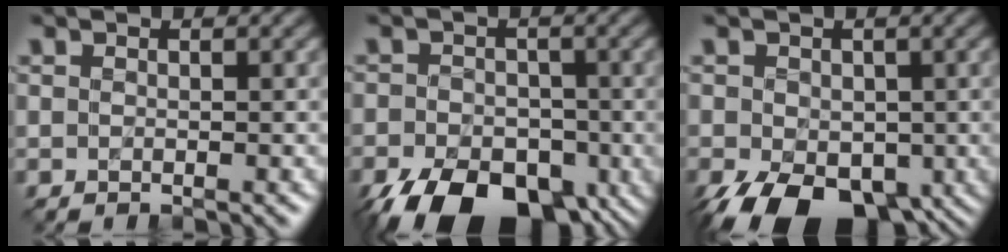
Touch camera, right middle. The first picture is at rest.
{"total": 11.5, "force": [-6.8, 6.7, 6.6], "torque": [-0.101, -0.039, -0.111]}
{"total": 10.1, "force": [-4.6, 6.2, 6.6], "torque": [-0.115, -0.040, -0.070]}